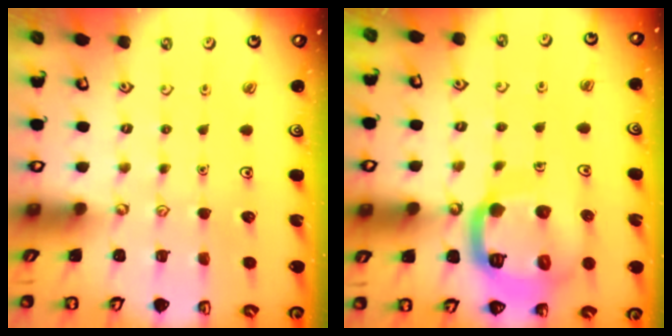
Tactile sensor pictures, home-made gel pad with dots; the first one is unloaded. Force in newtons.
{"total": 17.4, "press": 17.3, "slide": 1.9}